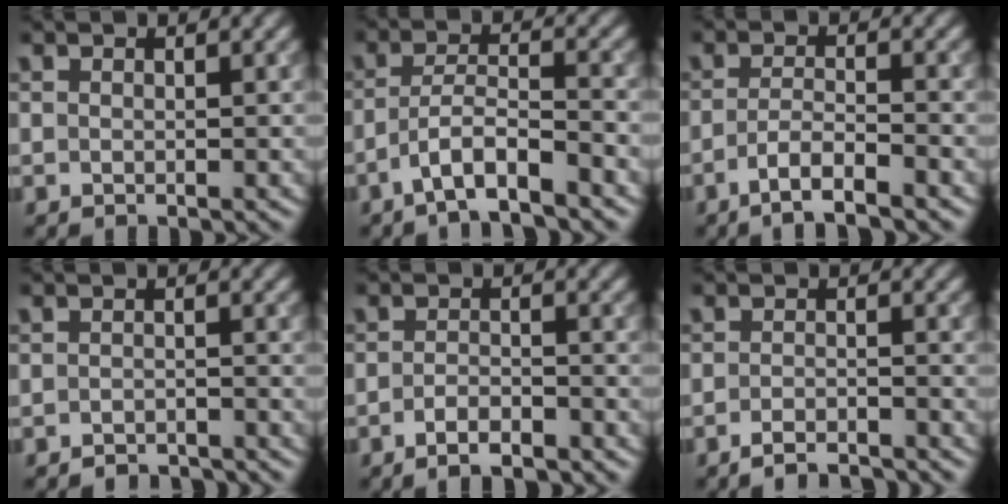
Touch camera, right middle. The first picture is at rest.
{"total": 4.7, "force": [-3.1, 0.8, 3.5], "torque": [-0.061, 0.004, -0.062]}
{"total": 3.5, "force": [-2.2, 0.7, 2.7], "torque": [-0.049, 0.001, -0.048]}
{"total": 2.4, "force": [-2.3, 0.5, 0.4], "torque": [0.002, 0.003, -0.034]}
{"total": 2.7, "force": [-1.9, 0.8, 1.7], "torque": [-0.029, 0.002, -0.035]}
{"total": 3.1, "force": [-2.8, 0.5, 1.3], "torque": [-0.011, 0.003, -0.045]}